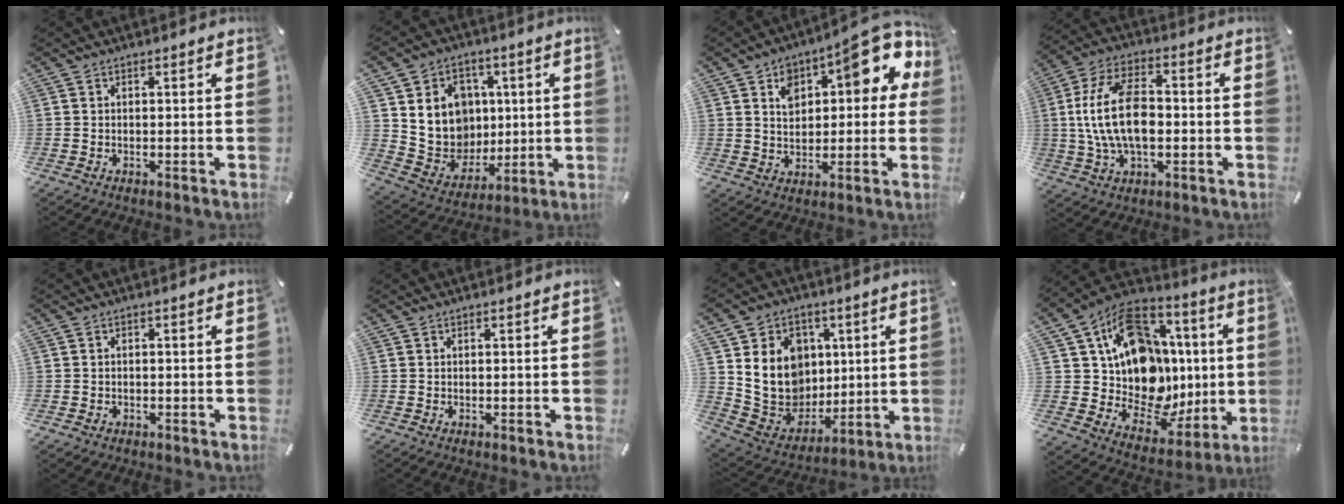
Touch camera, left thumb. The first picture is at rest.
{"total": 13.9, "force": [3.1, 12.9, 4.2], "torque": [-0.072, -0.023, 0.073]}
{"total": 14.1, "force": [6.4, 9.0, 8.7], "torque": [-0.112, -0.040, 0.108]}
{"total": 15.5, "force": [-0.5, 9.1, 12.6], "torque": [-0.267, 0.006, -0.008]}
{"total": 1.0, "force": [-0.4, 0.7, 0.4], "torque": [-0.009, 0.002, -0.010]}
{"total": 0.0}
{"total": 17.0, "force": [3.8, 14.9, 7.2], "torque": [-0.136, -0.021, 0.093]}
{"total": 18.2, "force": [3.1, 14.1, 11.1], "torque": [-0.208, -0.061, 0.062]}